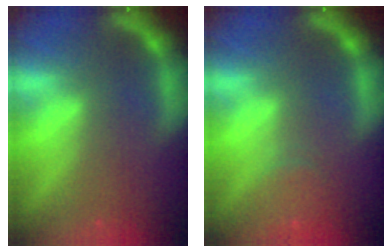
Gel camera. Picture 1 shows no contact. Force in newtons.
{"total": 3.0}